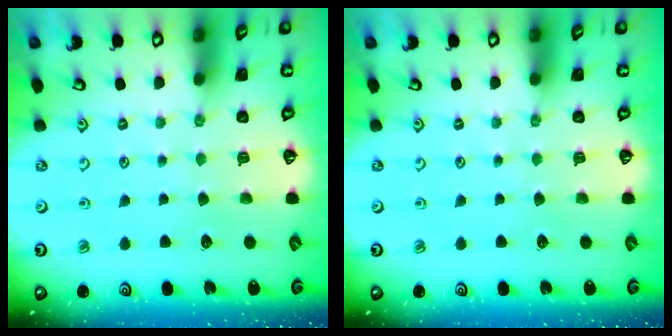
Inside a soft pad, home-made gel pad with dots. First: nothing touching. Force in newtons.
{"total": 0.0}